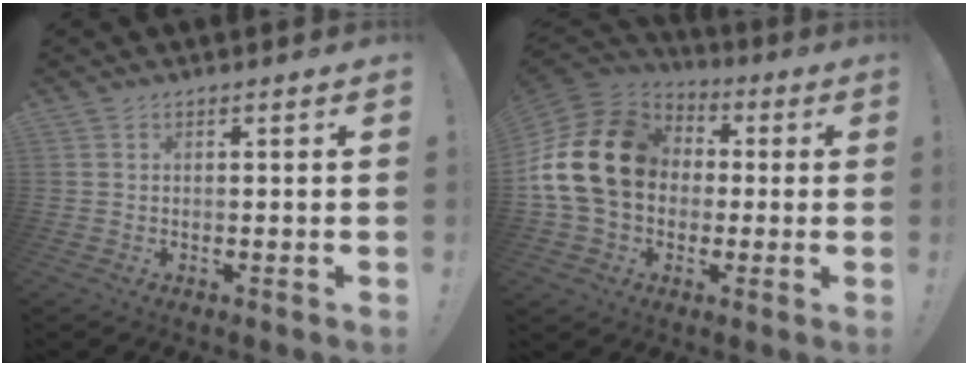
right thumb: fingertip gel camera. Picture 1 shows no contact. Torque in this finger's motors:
{"motor_torque": [2.45, 2.56, 0.04, 0.17, 0.32]}